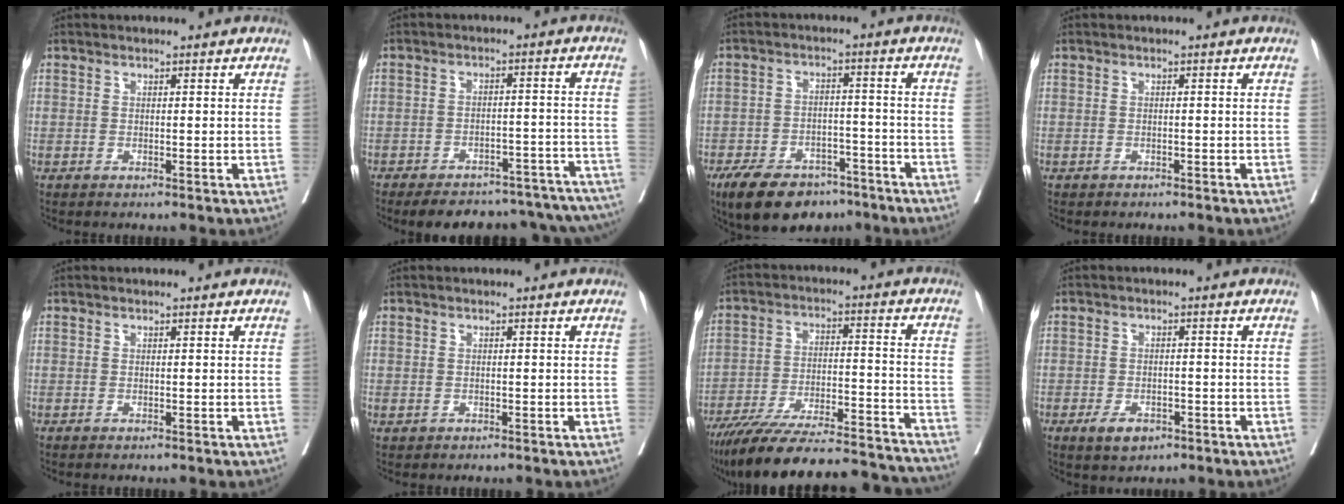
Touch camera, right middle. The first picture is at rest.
{"total": 23.0, "force": [-20.1, 7.2, 8.5], "torque": [-0.088, 0.015, -0.240]}
{"total": 12.8, "force": [-9.3, 6.3, 6.1], "torque": [-0.099, 0.001, -0.147]}
{"total": 0.9, "force": [-0.7, 0.5, 0.2], "torque": [-0.012, 0.002, -0.010]}
{"total": 0.0}
{"total": 0.8, "force": [-0.2, 0.7, 0.3], "torque": [-0.008, 0.001, 0.001]}
{"total": 28.8, "force": [-26.1, 3.8, 11.5], "torque": [-0.150, -0.019, -0.372]}
{"total": 3.8, "force": [-2.1, 2.1, 2.3], "torque": [-0.039, -0.001, -0.027]}